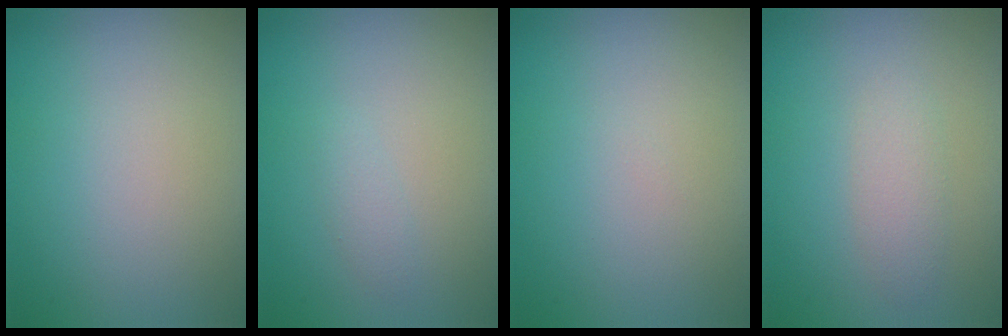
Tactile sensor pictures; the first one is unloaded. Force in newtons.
{"total": 0.8, "press": 0.8, "slide": 0.1}
{"total": 0.0}
{"total": 1.6, "press": 1.6, "slide": 0.0}